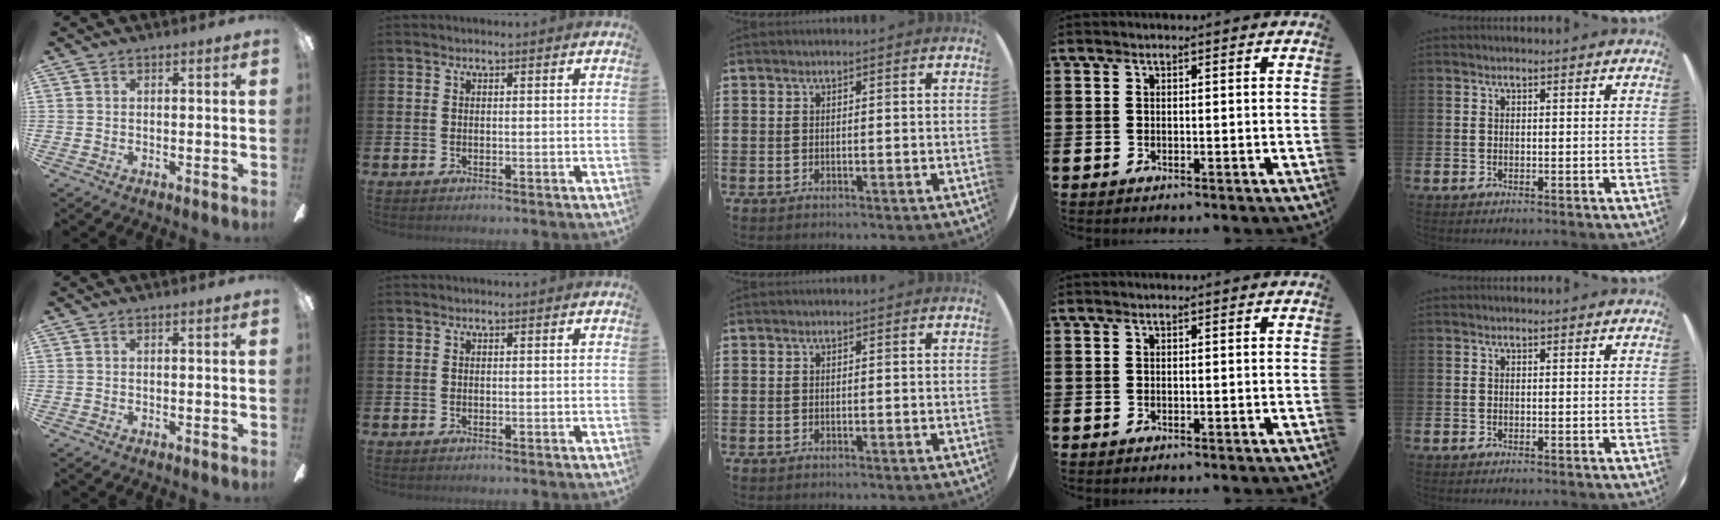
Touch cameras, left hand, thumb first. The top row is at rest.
{}